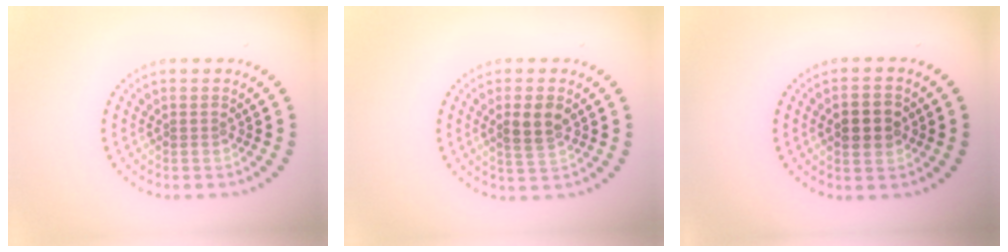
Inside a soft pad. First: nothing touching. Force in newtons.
{"total": 2.6, "press": 2.5, "slide": 0.8}
{"total": 3.7, "press": 3.7, "slide": 0.2}